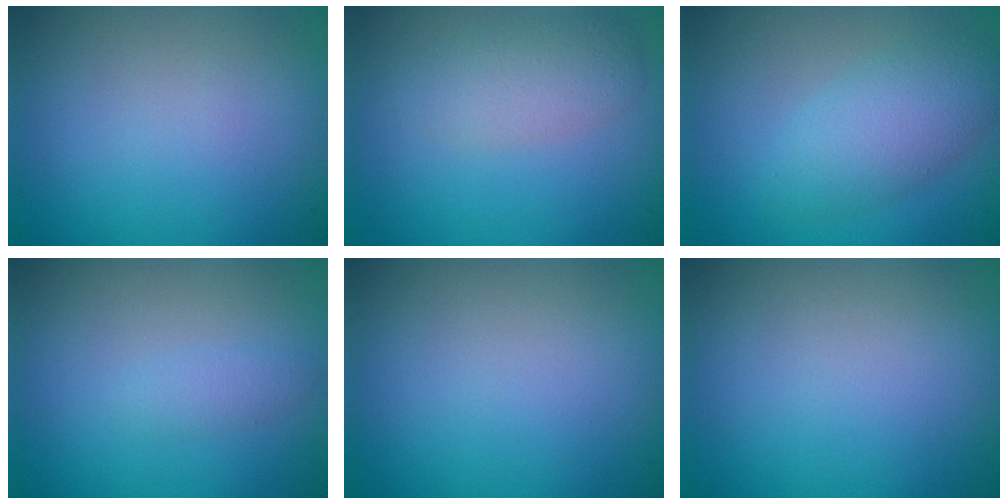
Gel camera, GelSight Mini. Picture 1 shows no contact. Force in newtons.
{"total": 2.9, "press": 2.9, "slide": 0.1}
{"total": 3.9, "press": 3.9, "slide": 0.1}
{"total": 0.9, "press": 0.9, "slide": 0.0}
{"total": 0.0}
{"total": 0.0}